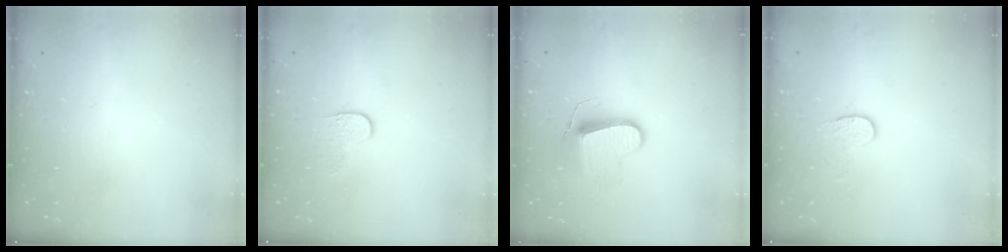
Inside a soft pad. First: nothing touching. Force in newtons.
{"total": 4.6, "press": 4.6, "slide": 0.5}
{"total": 9.9, "press": 9.9, "slide": 0.8}
{"total": 3.8, "press": 3.8, "slide": 0.4}